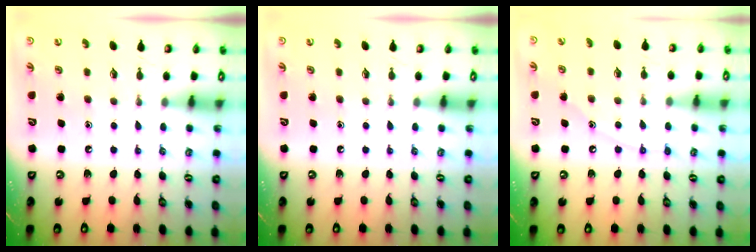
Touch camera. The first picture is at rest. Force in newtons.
{"total": 0.0}
{"total": 7.4, "press": 7.3, "slide": 0.8}